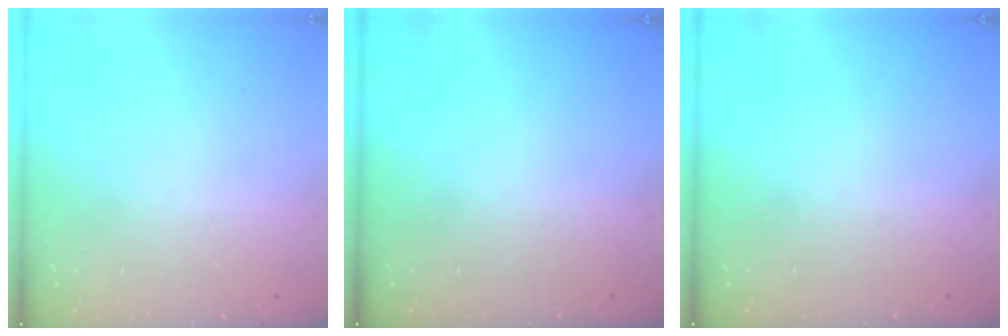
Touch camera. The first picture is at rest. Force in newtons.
{"total": 0.0}
{"total": 0.0}